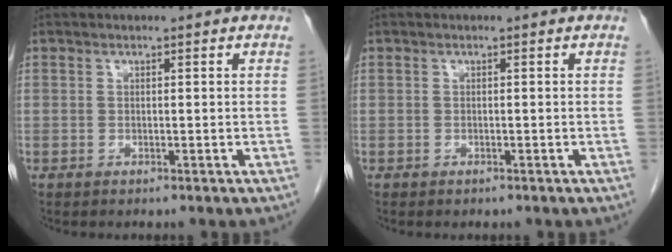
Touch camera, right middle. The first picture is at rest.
{"total": 0.0}